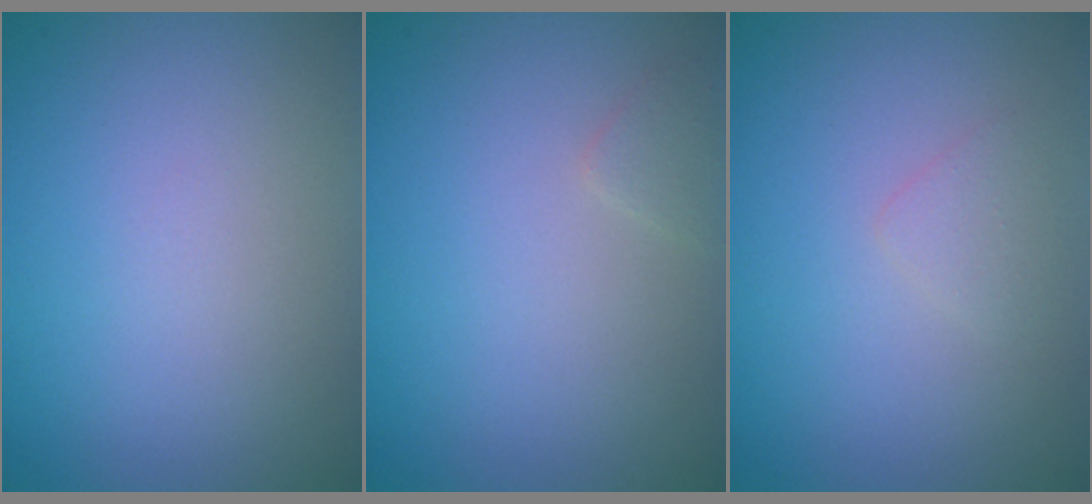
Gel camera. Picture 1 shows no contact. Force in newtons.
{"total": 0.8, "press": 0.7, "slide": 0.1}
{"total": 1.1, "press": 1.1, "slide": 0.1}